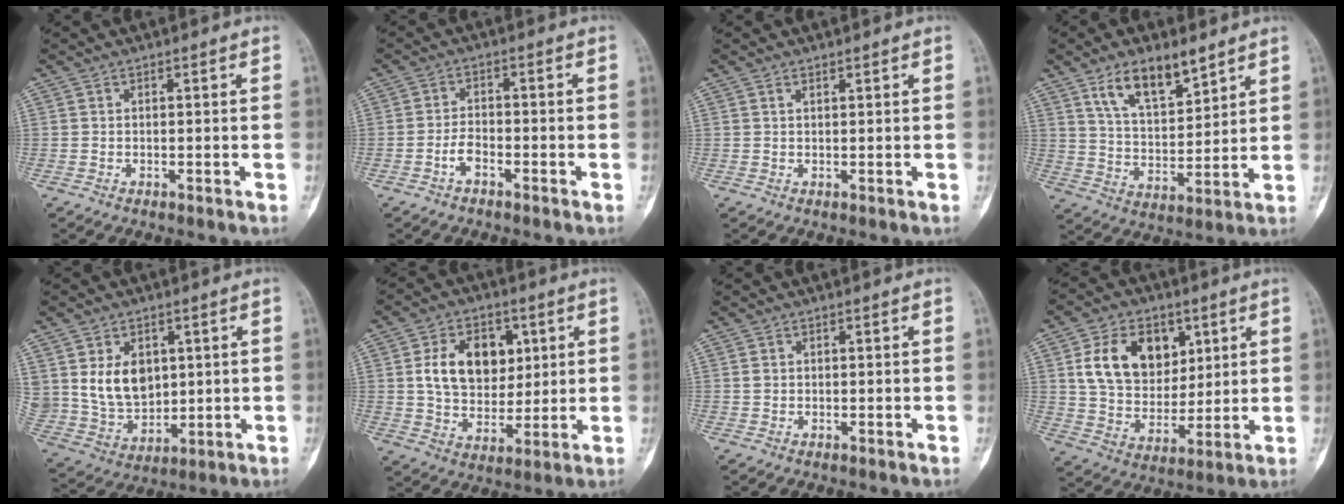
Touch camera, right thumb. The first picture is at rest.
{"total": 3.2, "force": [-1.9, 1.7, 2.1], "torque": [-0.038, 0.018, -0.038]}
{"total": 0.8, "force": [0.6, 0.3, 0.4], "torque": [-0.010, -0.003, 0.011]}
{"total": 11.9, "force": [7.6, 5.1, 7.7], "torque": [-0.114, -0.044, 0.145]}
{"total": 11.8, "force": [3.0, 8.8, 7.3], "torque": [-0.100, -0.014, 0.079]}
{"total": 13.7, "force": [3.3, 9.8, 9.0], "torque": [-0.107, -0.008, 0.062]}
{"total": 1.0, "force": [0.1, 0.9, 0.4], "torque": [-0.002, 0.003, 0.002]}
{"total": 15.4, "force": [5.3, 11.2, 9.2], "torque": [-0.118, -0.017, 0.101]}